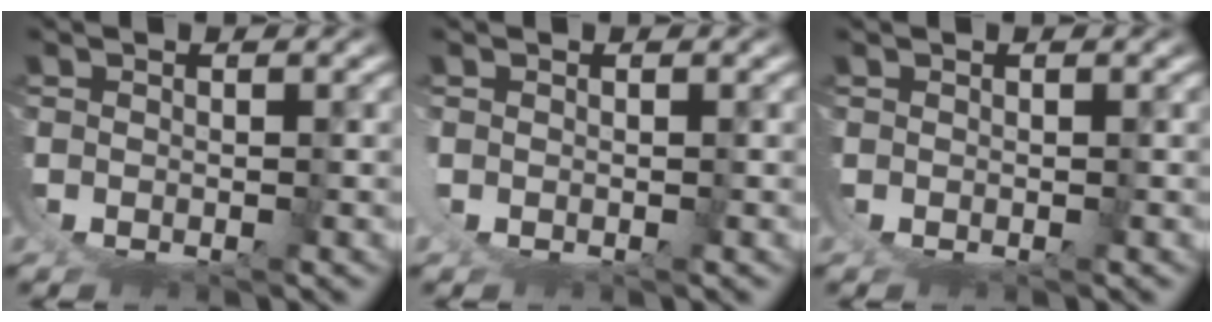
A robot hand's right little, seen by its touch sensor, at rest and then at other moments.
{"total": 0.6, "force": [0.4, -0.2, 0.5], "torque": [-0.019, -0.005, 0.011]}
{"total": 0.0}